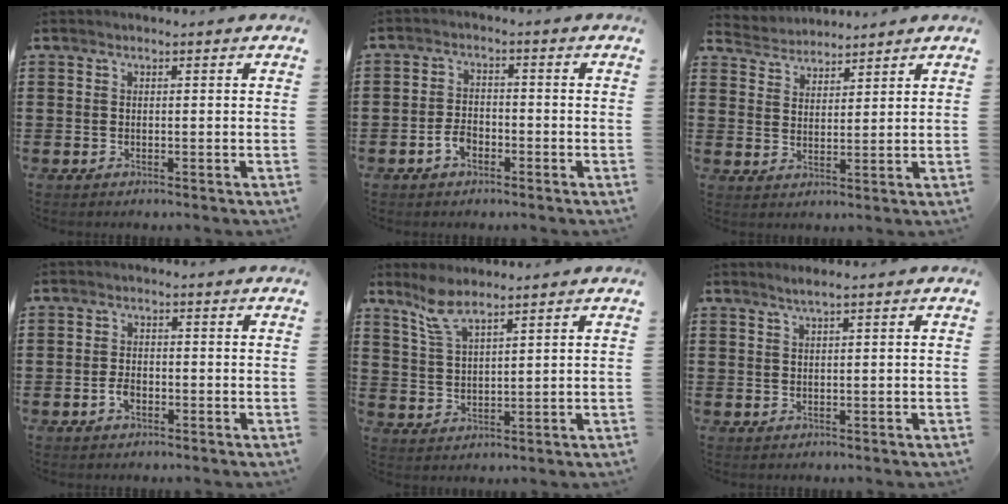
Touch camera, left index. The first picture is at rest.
{"total": 2.9, "force": [-1.6, 1.8, 1.8], "torque": [-0.041, 0.000, -0.032]}
{"total": 3.7, "force": [3.5, 0.6, -0.7], "torque": [-0.002, -0.013, 0.065]}
{"total": 2.2, "force": [-0.9, 1.3, 1.6], "torque": [-0.039, -0.001, -0.019]}
{"total": 5.5, "force": [4.3, 1.1, 3.2], "torque": [-0.075, -0.002, 0.078]}
{"total": 1.3, "force": [0.8, -0.1, 1.0], "torque": [-0.019, 0.000, 0.015]}